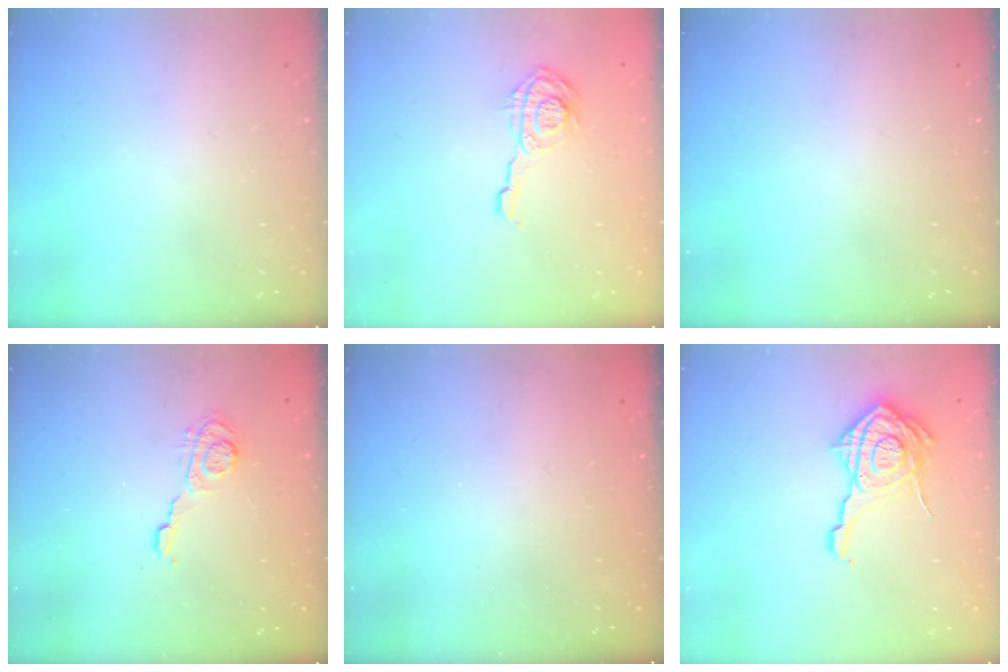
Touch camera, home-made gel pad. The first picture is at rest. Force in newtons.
{"total": 9.7, "press": 9.7, "slide": 0.5}
{"total": 0.0}
{"total": 6.1, "press": 6.1, "slide": 0.7}
{"total": 2.2, "press": 2.1, "slide": 0.7}
{"total": 17.3, "press": 17.3, "slide": 0.6}